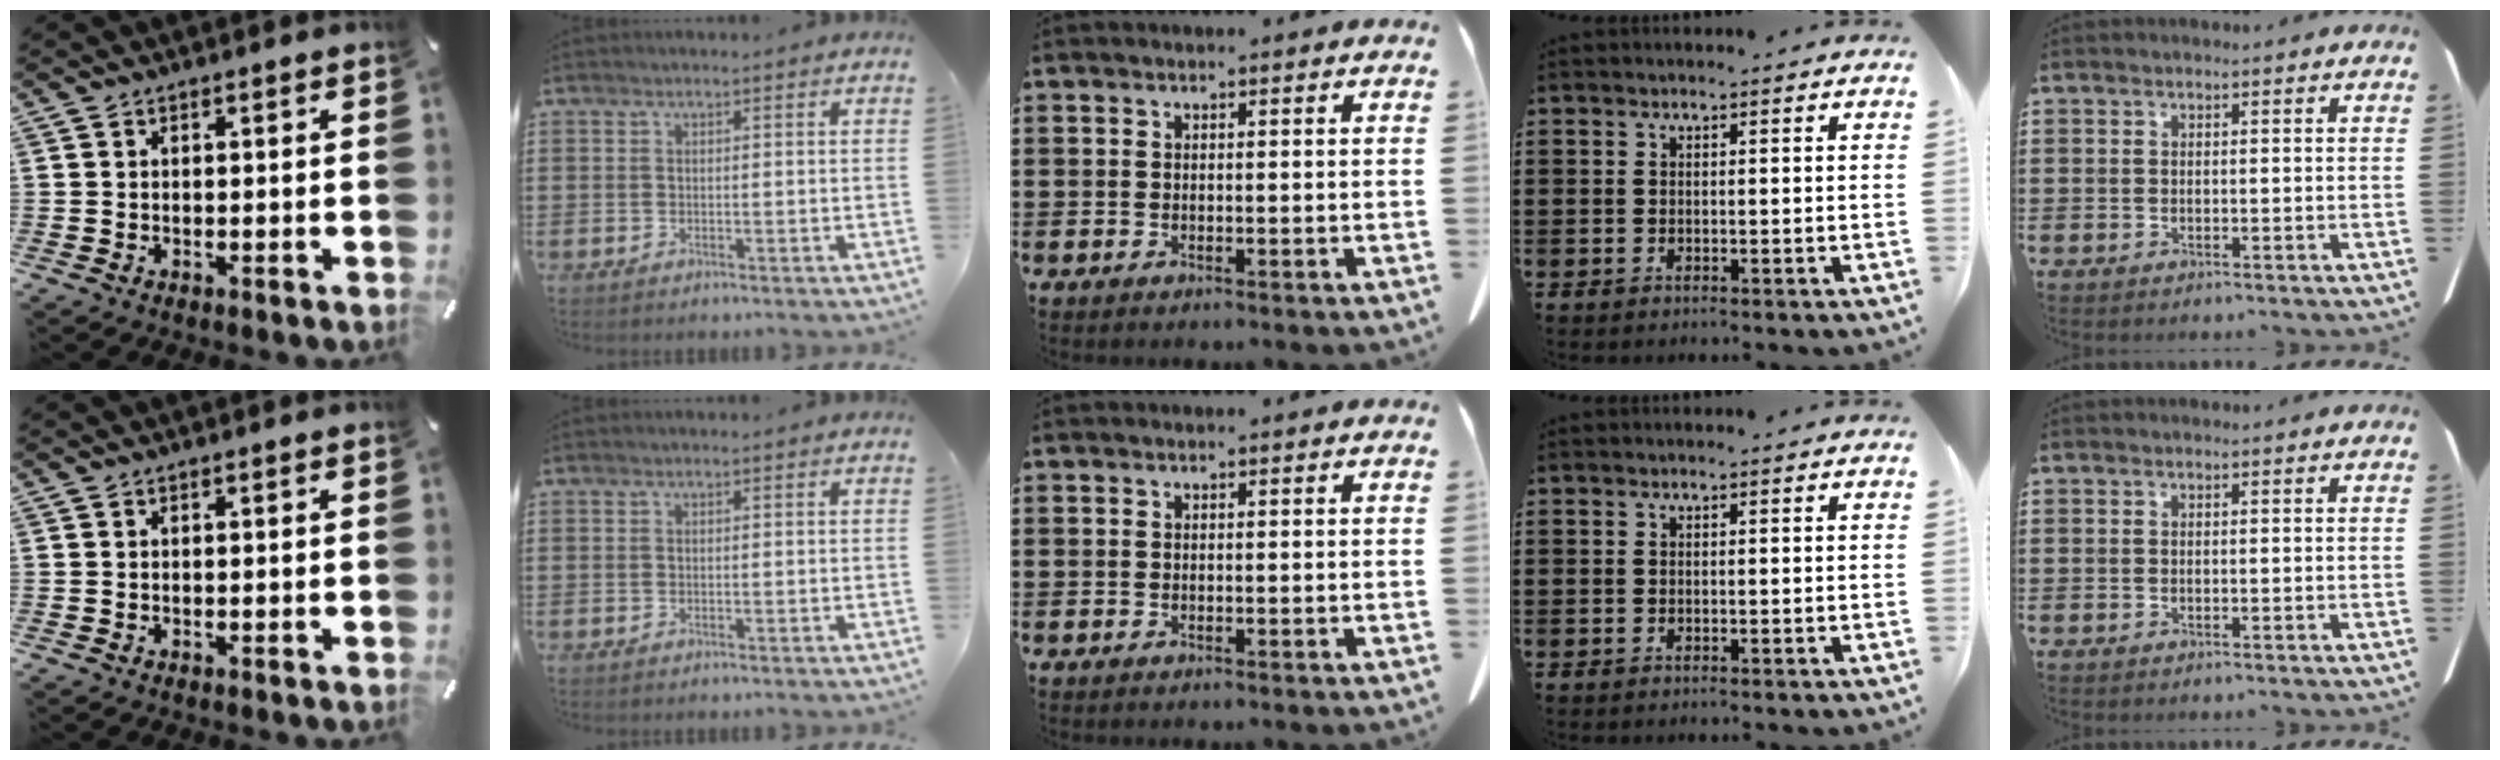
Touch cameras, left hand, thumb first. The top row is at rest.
{}